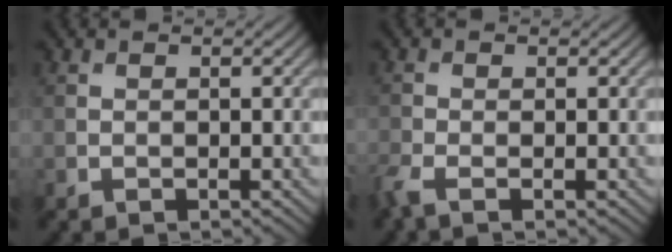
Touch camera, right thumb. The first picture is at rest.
{"total": 2.2, "force": [-1.6, 0.5, 1.5], "torque": [-0.047, -0.007, -0.042]}